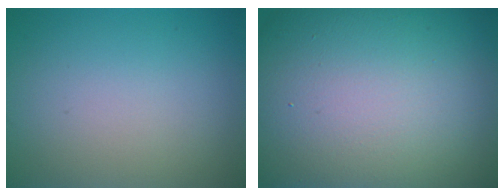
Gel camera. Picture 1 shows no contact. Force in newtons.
{"total": 23.9, "press": 23.9, "slide": 1.7}